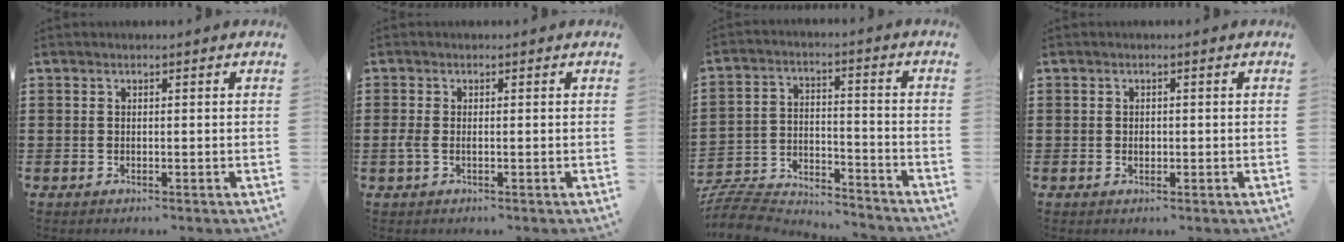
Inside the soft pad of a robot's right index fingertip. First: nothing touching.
{"total": 1.4, "force": [-0.4, 0.5, 1.3], "torque": [-0.032, -0.004, -0.009]}
{"total": 7.6, "force": [-7.4, 1.4, 1.1], "torque": [-0.036, 0.002, -0.151]}
{"total": 1.0, "force": [0.0, 0.7, 0.7], "torque": [-0.014, 0.003, -0.001]}